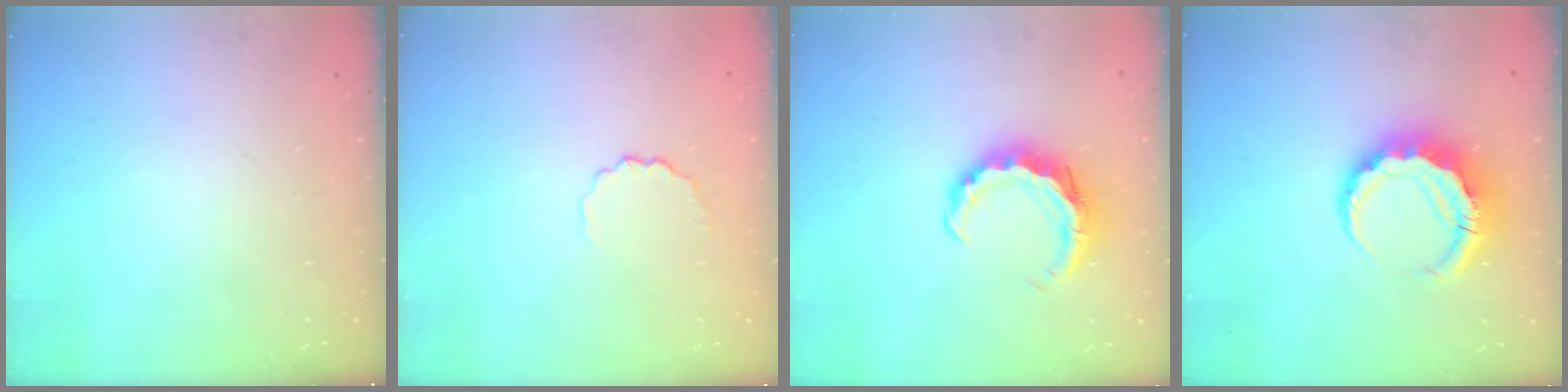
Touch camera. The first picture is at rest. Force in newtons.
{"total": 4.2, "press": 3.9, "slide": 1.4}
{"total": 8.4, "press": 8.4, "slide": 1.0}
{"total": 8.6, "press": 8.5, "slide": 1.5}